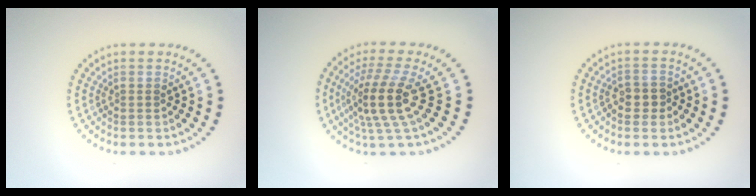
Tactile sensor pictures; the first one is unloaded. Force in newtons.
{"total": 4.7, "press": 3.5, "slide": 3.1}
{"total": 1.4, "press": 1.3, "slide": 0.5}